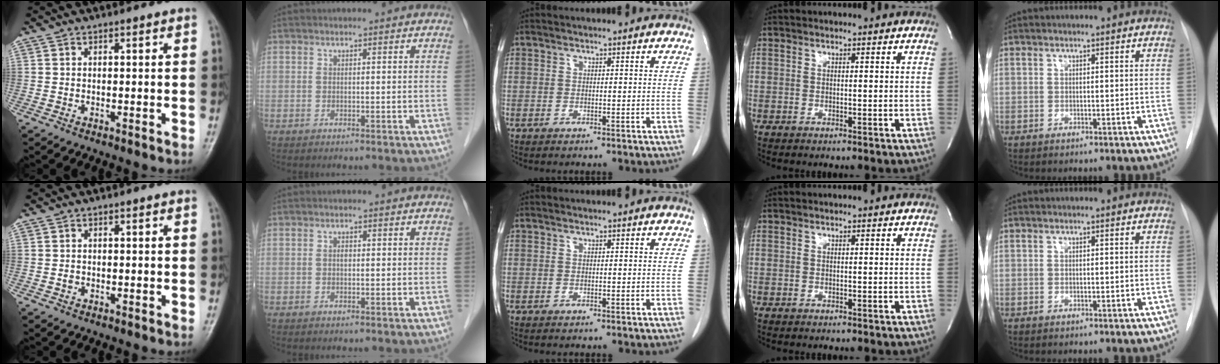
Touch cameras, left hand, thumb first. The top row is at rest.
{"thumb": {"total": 0.7, "force": [-0.4, 0.6, 0.2], "torque": [-0.005, 0.001, -0.008]}, "index": {"total": 0.8, "force": [0.0, 0.5, 0.6], "torque": [-0.012, 0.002, -0.001]}}